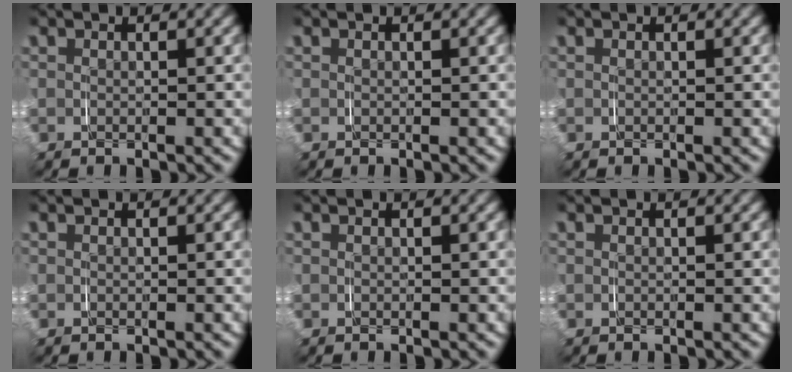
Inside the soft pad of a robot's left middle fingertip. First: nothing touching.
{"total": 0.0}
{"total": 0.0}
{"total": 0.0}
{"total": 0.0}
{"total": 0.0}